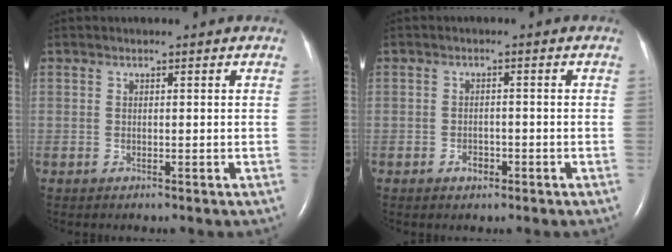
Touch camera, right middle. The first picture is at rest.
{"total": 1.9, "force": [-1.1, 1.2, 1.0], "torque": [-0.015, 0.004, -0.016]}